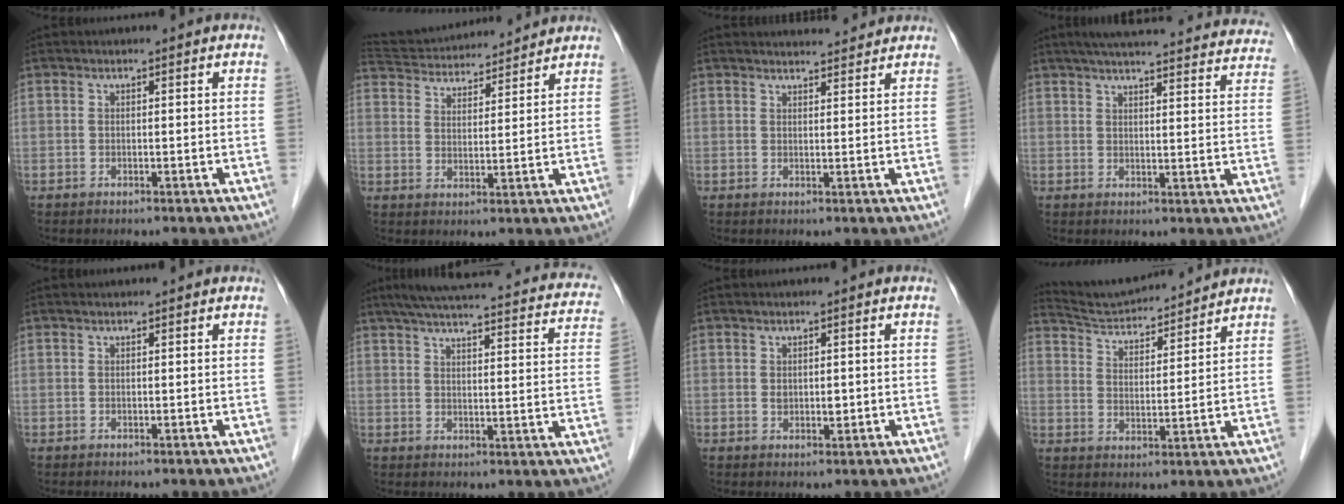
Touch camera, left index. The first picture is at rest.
{"total": 14.7, "force": [13.9, 2.5, 4.0], "torque": [-0.078, 0.038, 0.224]}
{"total": 5.0, "force": [4.9, 0.7, 0.8], "torque": [-0.014, 0.012, 0.058]}
{"total": 29.5, "force": [26.9, 4.0, 11.4], "torque": [-0.169, -0.022, 0.317]}
{"total": 0.6, "force": [0.6, 0.0, 0.2], "torque": [-0.006, 0.010, 0.012]}
{"total": 27.4, "force": [23.6, 4.7, 13.1], "torque": [-0.187, 0.003, 0.273]}
{"total": 1.6, "force": [-0.1, 1.1, 1.3], "torque": [-0.022, -0.004, 0.001]}
{"total": 12.0, "force": [11.7, 1.0, 2.7], "torque": [-0.052, 0.015, 0.192]}